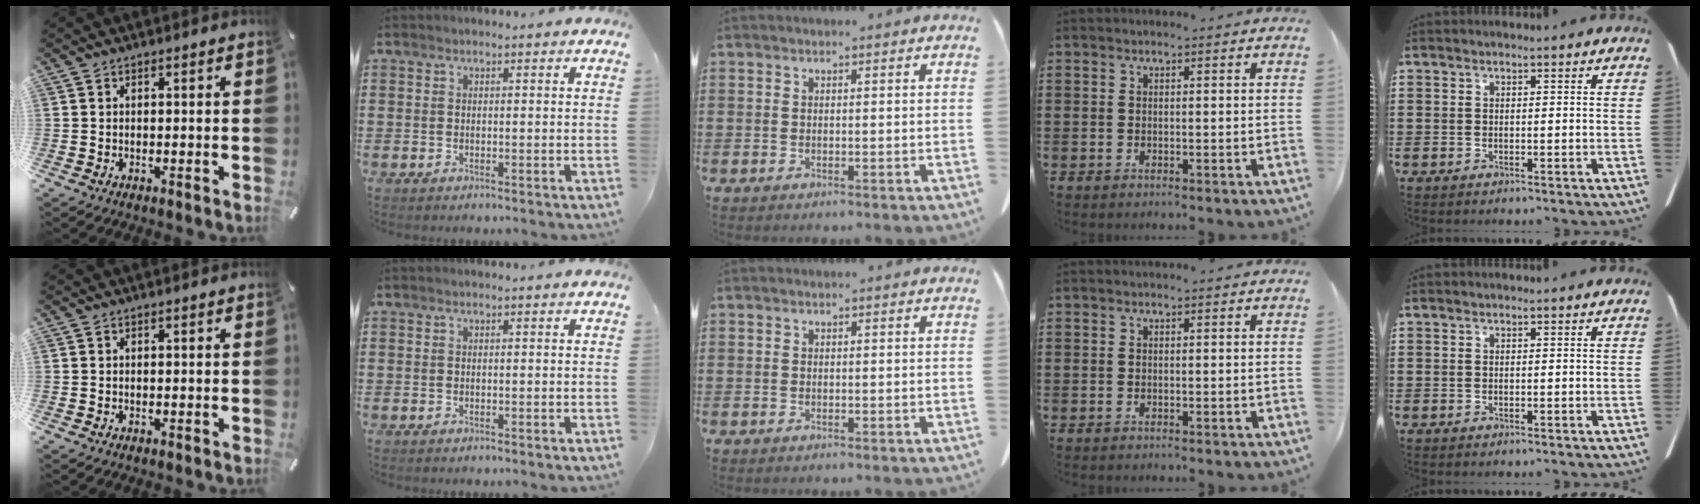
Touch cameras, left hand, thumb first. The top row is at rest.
{}